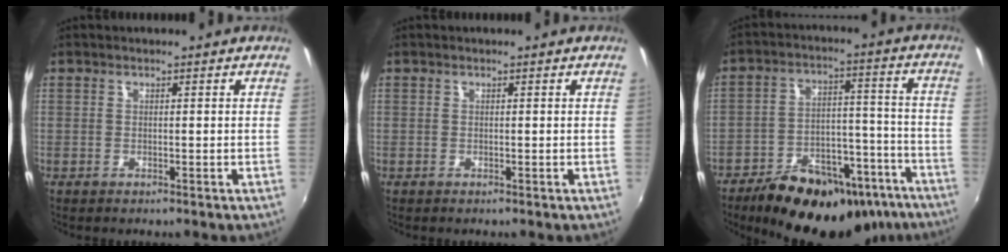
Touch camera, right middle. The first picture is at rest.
{"total": 0.0}
{"total": 23.8, "force": [-17.4, 10.9, 12.0], "torque": [-0.195, 0.028, -0.220]}